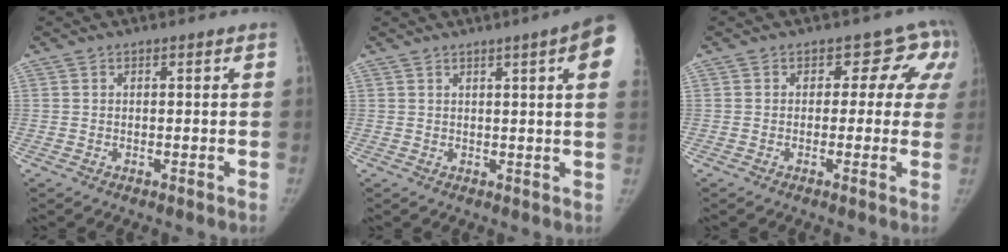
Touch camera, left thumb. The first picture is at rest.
{"total": 9.3, "force": [4.1, 0.3, 8.3], "torque": [-0.097, -0.005, 0.040]}
{"total": 6.4, "force": [2.0, 5.4, 2.7], "torque": [0.021, 0.005, 0.003]}